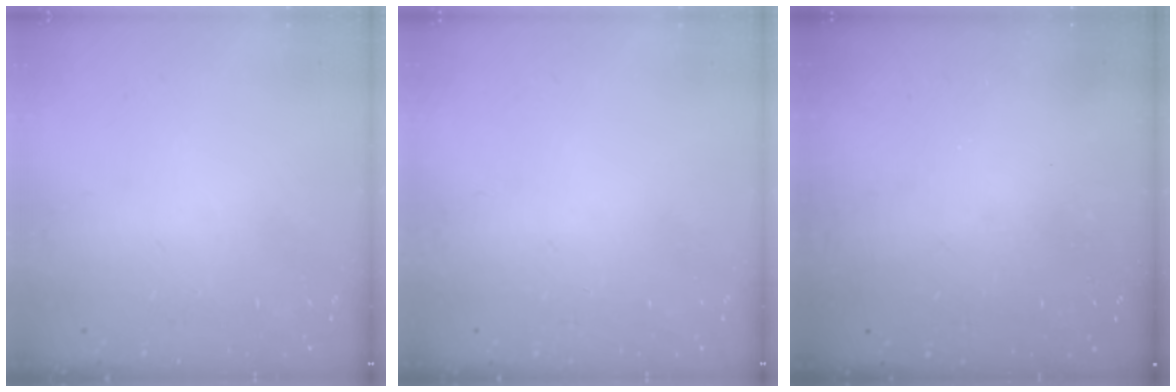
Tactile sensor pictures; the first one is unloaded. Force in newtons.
{"total": 0.0}
{"total": 3.1, "press": 3.1, "slide": 0.1}